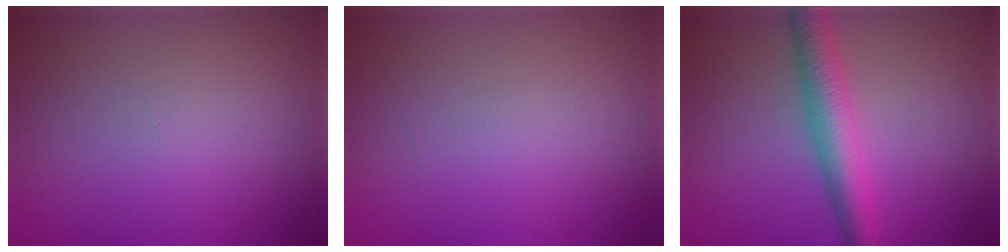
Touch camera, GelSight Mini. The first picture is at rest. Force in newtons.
{"total": 0.0}
{"total": 4.9, "press": 4.9, "slide": 0.1}